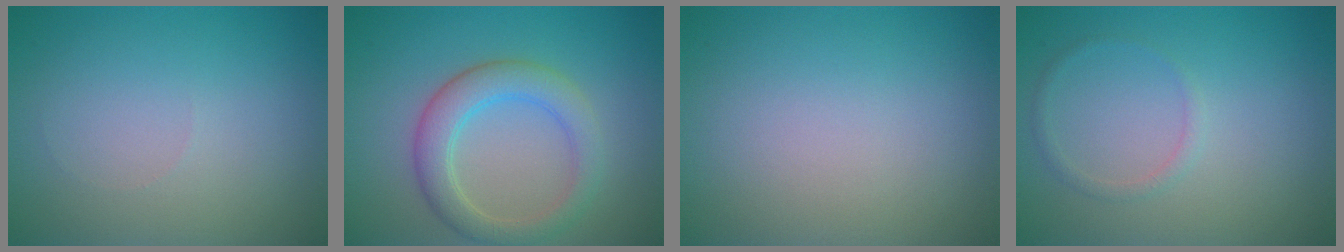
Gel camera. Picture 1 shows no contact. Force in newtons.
{"total": 4.1, "press": 4.1, "slide": 0.4}
{"total": 0.0}
{"total": 1.0, "press": 1.0, "slide": 0.0}